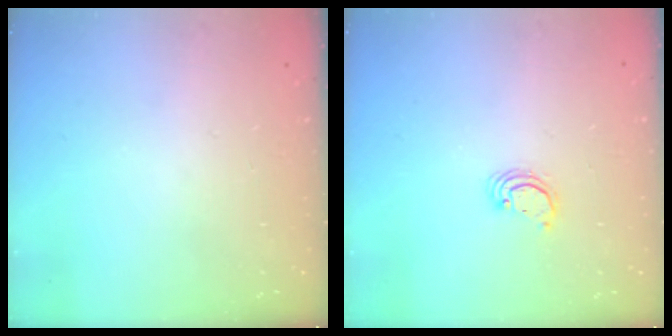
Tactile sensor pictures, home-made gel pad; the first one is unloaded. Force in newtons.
{"total": 2.7, "press": 2.7, "slide": 0.1}